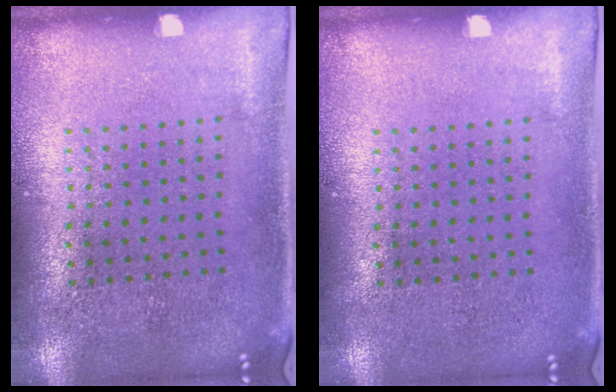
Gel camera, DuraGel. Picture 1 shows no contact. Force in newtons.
{"total": 0.0}